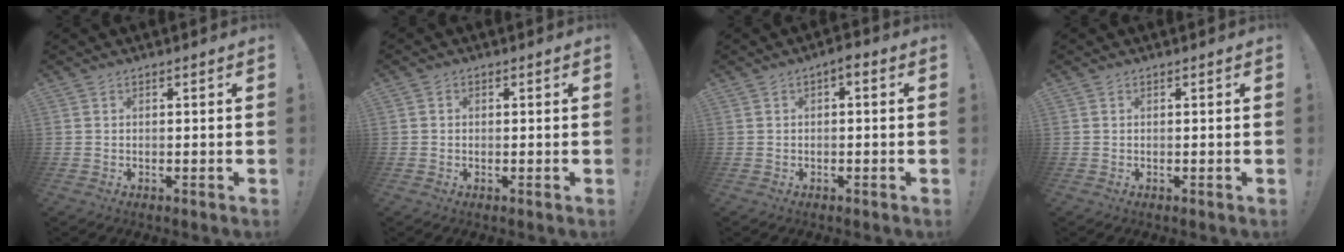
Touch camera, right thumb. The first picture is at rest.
{"total": 0.9, "force": [-0.2, 0.8, 0.3], "torque": [-0.004, 0.003, -0.004]}
{"total": 2.3, "force": [-0.9, 1.0, 1.8], "torque": [-0.038, 0.013, -0.017]}
{"total": 0.0}